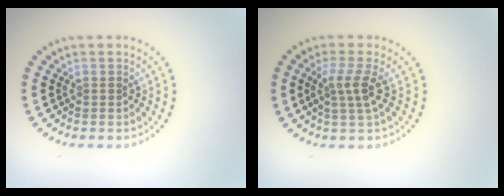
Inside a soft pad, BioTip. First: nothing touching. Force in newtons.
{"total": 2.4, "press": 1.9, "slide": 1.5}